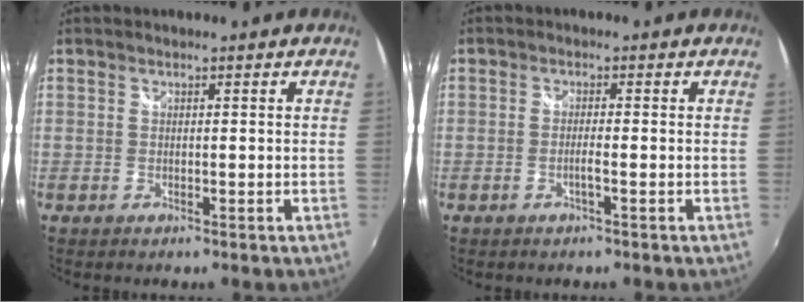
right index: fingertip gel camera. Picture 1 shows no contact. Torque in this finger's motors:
{"motor_torque": [-1.04, 1.10, 0.06, 0.00]}